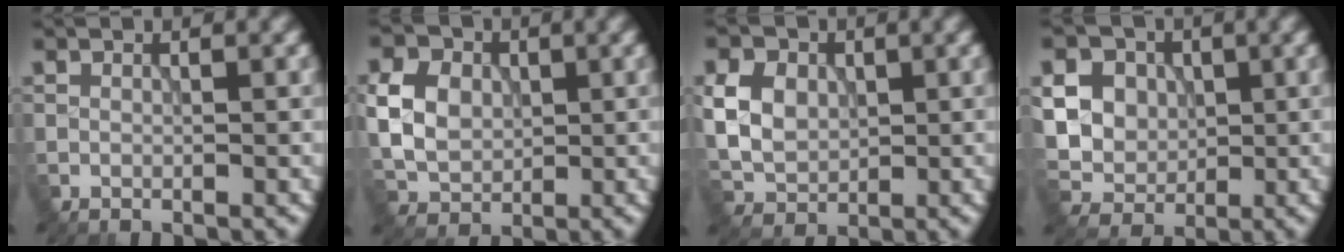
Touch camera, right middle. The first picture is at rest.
{"total": 5.9, "force": [0.7, 4.7, 3.5], "torque": [-0.087, 0.005, 0.009]}
{"total": 7.0, "force": [1.5, 5.6, 4.0], "torque": [-0.086, 0.022, 0.023]}
{"total": 12.3, "force": [3.5, 10.3, 5.7], "torque": [-0.124, 0.022, 0.051]}